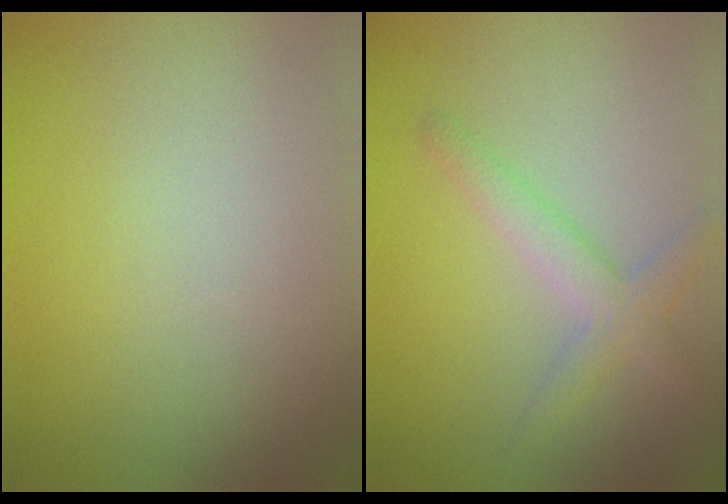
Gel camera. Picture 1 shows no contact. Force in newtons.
{"total": 2.7, "press": 2.7, "slide": 0.1}